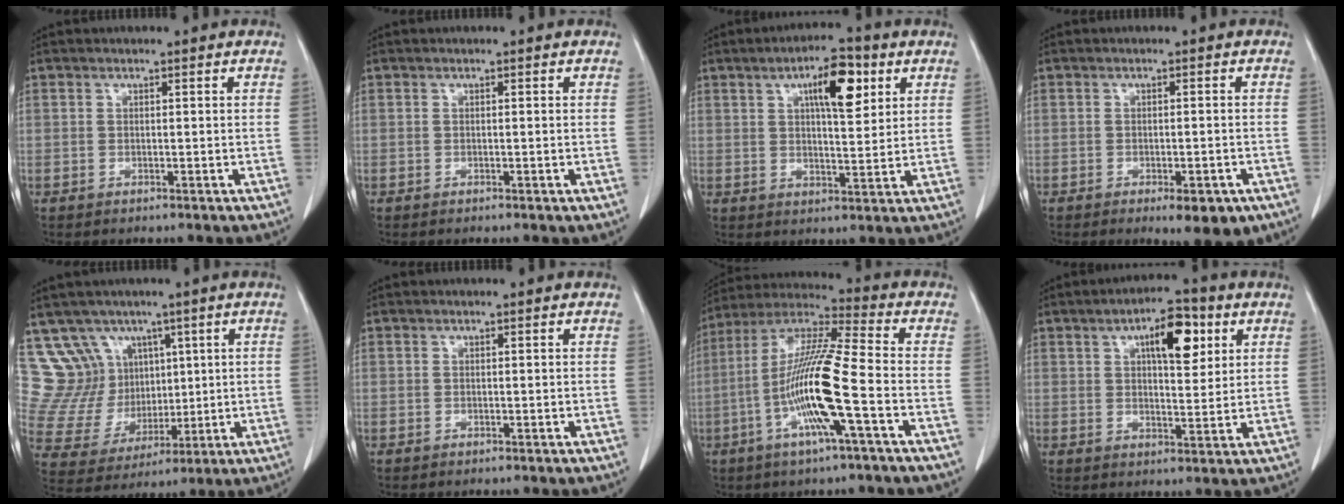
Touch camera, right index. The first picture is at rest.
{"total": 0.0}
{"total": 8.9, "force": [3.8, 2.5, 7.6], "torque": [-0.124, 0.011, 0.060]}
{"total": 6.1, "force": [-3.6, 1.9, 4.5], "torque": [-0.049, -0.006, -0.042]}
{"total": 11.0, "force": [6.3, 8.7, 2.4], "torque": [-0.059, 0.042, 0.141]}
{"total": 0.0}
{"total": 15.0, "force": [-4.3, 0.1, 14.4], "torque": [-0.288, -0.001, -0.090]}
{"total": 8.9, "force": [3.7, 3.0, 7.5], "torque": [-0.117, 0.012, 0.058]}